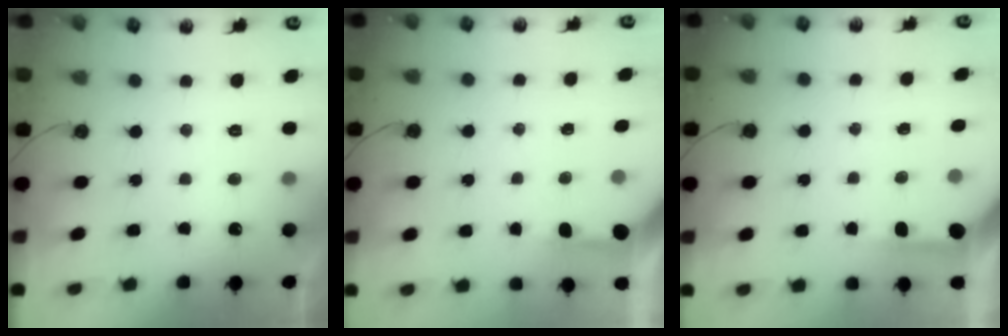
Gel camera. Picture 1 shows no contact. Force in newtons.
{"total": 3.3, "press": 3.3, "slide": 0.4}
{"total": 4.0, "press": 4.0, "slide": 0.4}